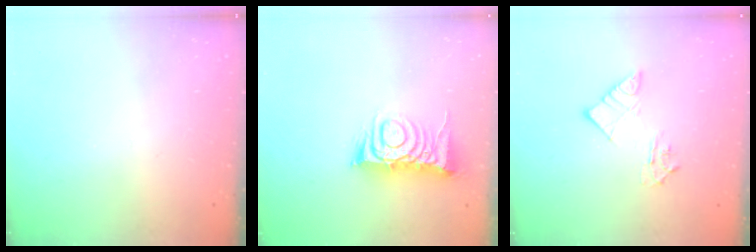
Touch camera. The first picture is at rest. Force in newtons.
{"total": 9.8, "press": 9.8, "slide": 1.1}
{"total": 7.6, "press": 7.5, "slide": 0.8}